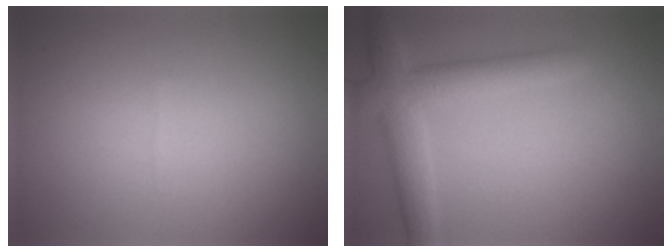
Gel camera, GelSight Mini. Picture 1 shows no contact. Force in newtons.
{"total": 4.7, "press": 4.7, "slide": 0.2}